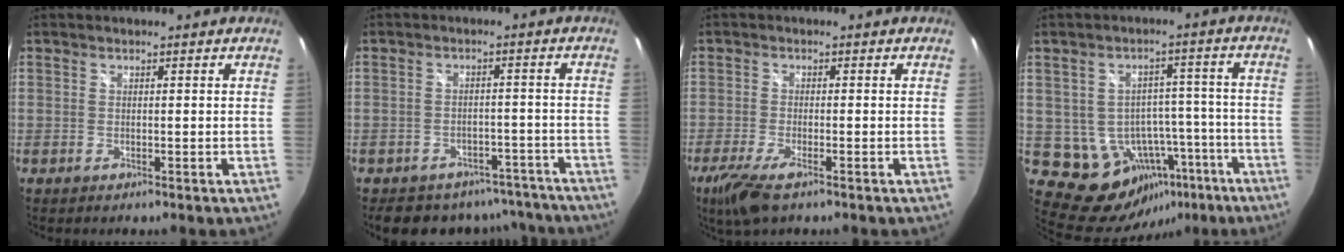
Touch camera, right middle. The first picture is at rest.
{"total": 12.5, "force": [-10.4, 6.3, 3.2], "torque": [-0.064, 0.025, -0.116]}
{"total": 6.4, "force": [-4.2, 1.5, 4.6], "torque": [-0.111, -0.023, -0.079]}
{"total": 13.9, "force": [-6.4, 11.0, 5.6], "torque": [-0.098, 0.037, -0.043]}